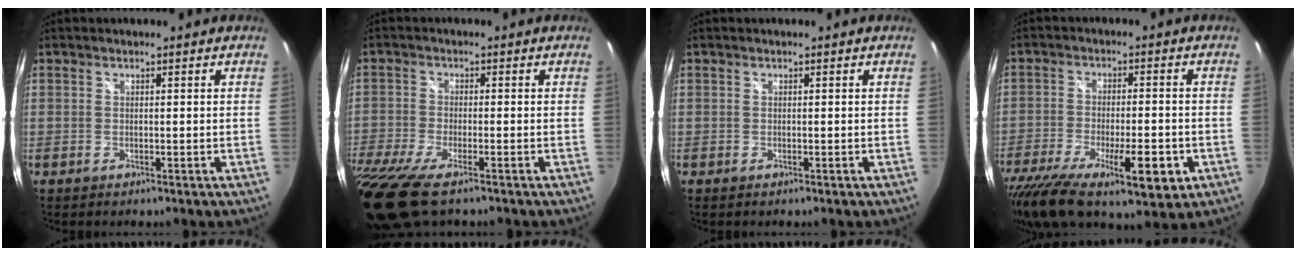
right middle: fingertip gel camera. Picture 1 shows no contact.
{"total": 13.9, "force": [-9.5, 3.8, 9.4], "torque": [-0.217, -0.068, -0.173]}
{"total": 0.0}
{"total": 19.2, "force": [-10.3, 6.7, 14.7], "torque": [-0.283, -0.059, -0.157]}